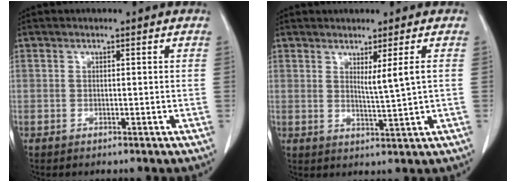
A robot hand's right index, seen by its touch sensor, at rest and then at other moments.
{"total": 3.3, "force": [1.2, -0.9, 3.0], "torque": [-0.053, -0.017, 0.026]}